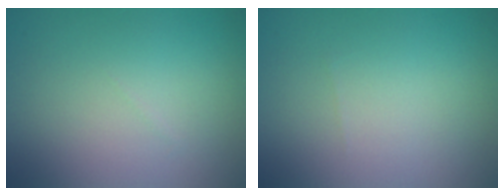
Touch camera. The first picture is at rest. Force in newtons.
{"total": 0.0}